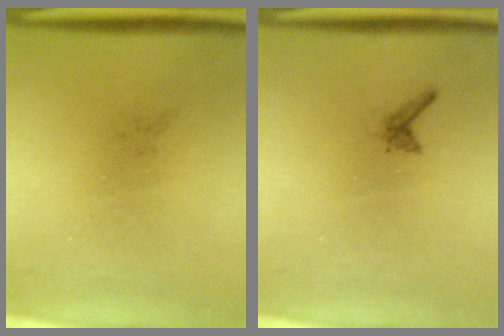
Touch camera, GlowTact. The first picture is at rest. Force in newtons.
{"total": 0.6}